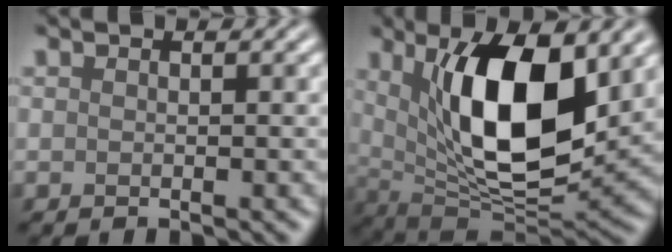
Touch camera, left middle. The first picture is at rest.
{"total": 11.9, "force": [3.4, 4.8, 10.4], "torque": [-0.160, -0.013, 0.058]}